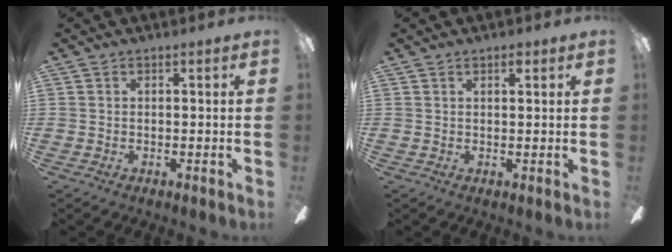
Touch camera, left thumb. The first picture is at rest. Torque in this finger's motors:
{"motor_torque": [-0.18, -0.08, -0.43, 0.16, 0.03]}